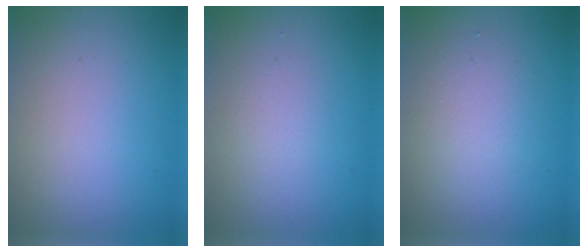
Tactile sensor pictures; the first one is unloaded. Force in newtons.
{"total": 1.1, "press": 1.1, "slide": 0.0}
{"total": 2.6, "press": 2.6, "slide": 0.2}